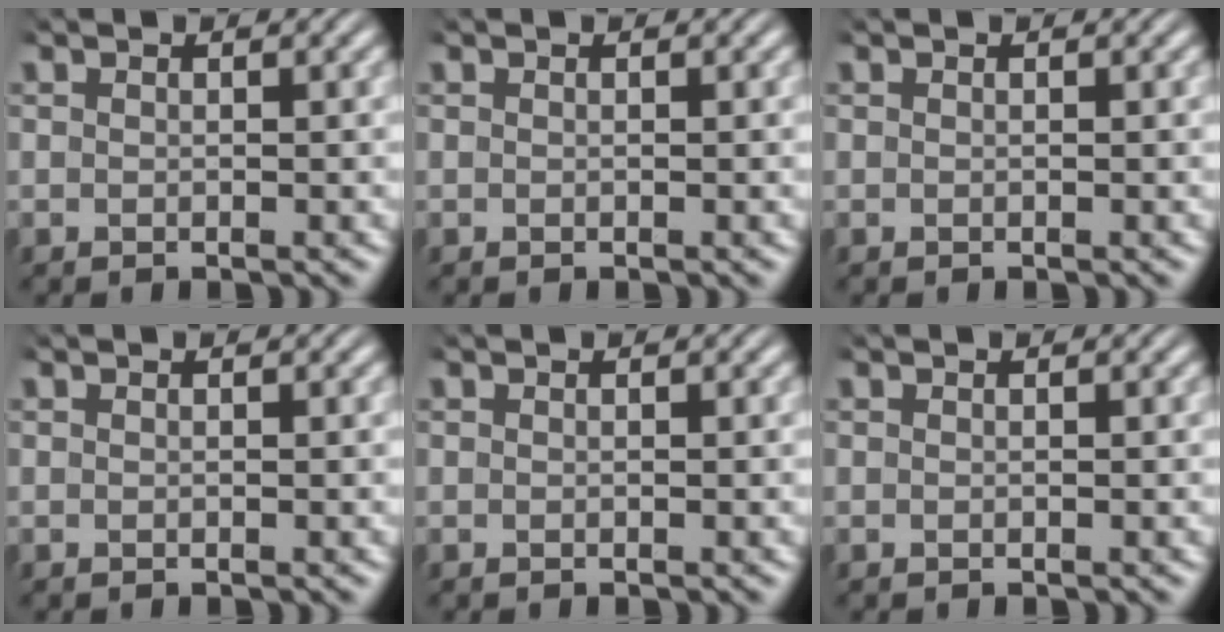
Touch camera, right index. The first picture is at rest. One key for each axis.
{"total": 0.0}
{"total": 0.0}
{"total": 0.0}
{"total": 0.0}
{"total": 0.0}